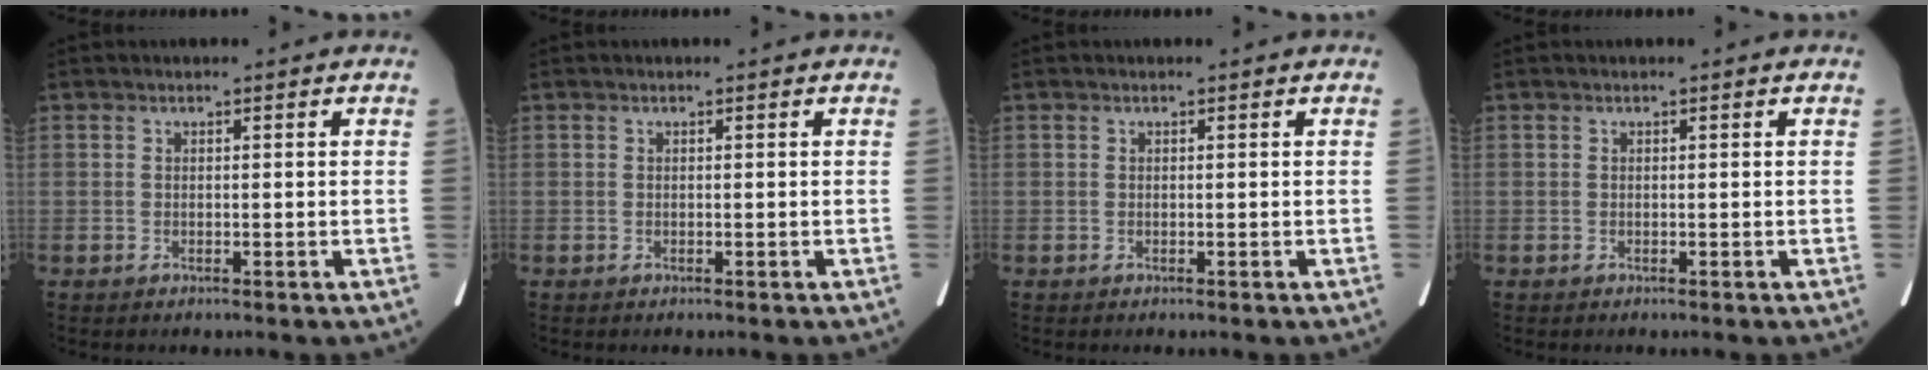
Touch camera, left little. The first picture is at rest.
{"total": 0.0}
{"total": 0.0}
{"total": 0.0}